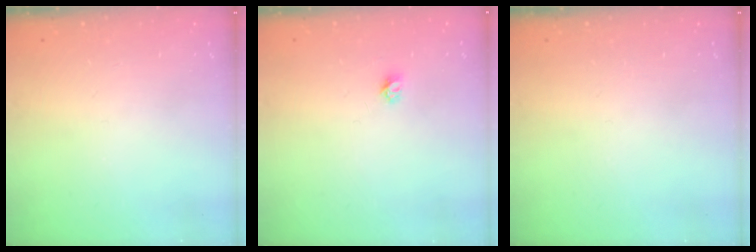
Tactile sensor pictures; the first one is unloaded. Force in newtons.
{"total": 3.4, "press": 3.4, "slide": 0.4}
{"total": 0.0}